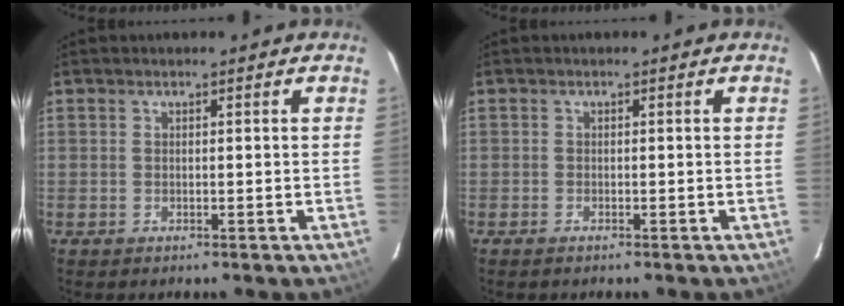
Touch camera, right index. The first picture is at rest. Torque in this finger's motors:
{"motor_torque": [-0.04, 0.01, -0.01, 0.01]}